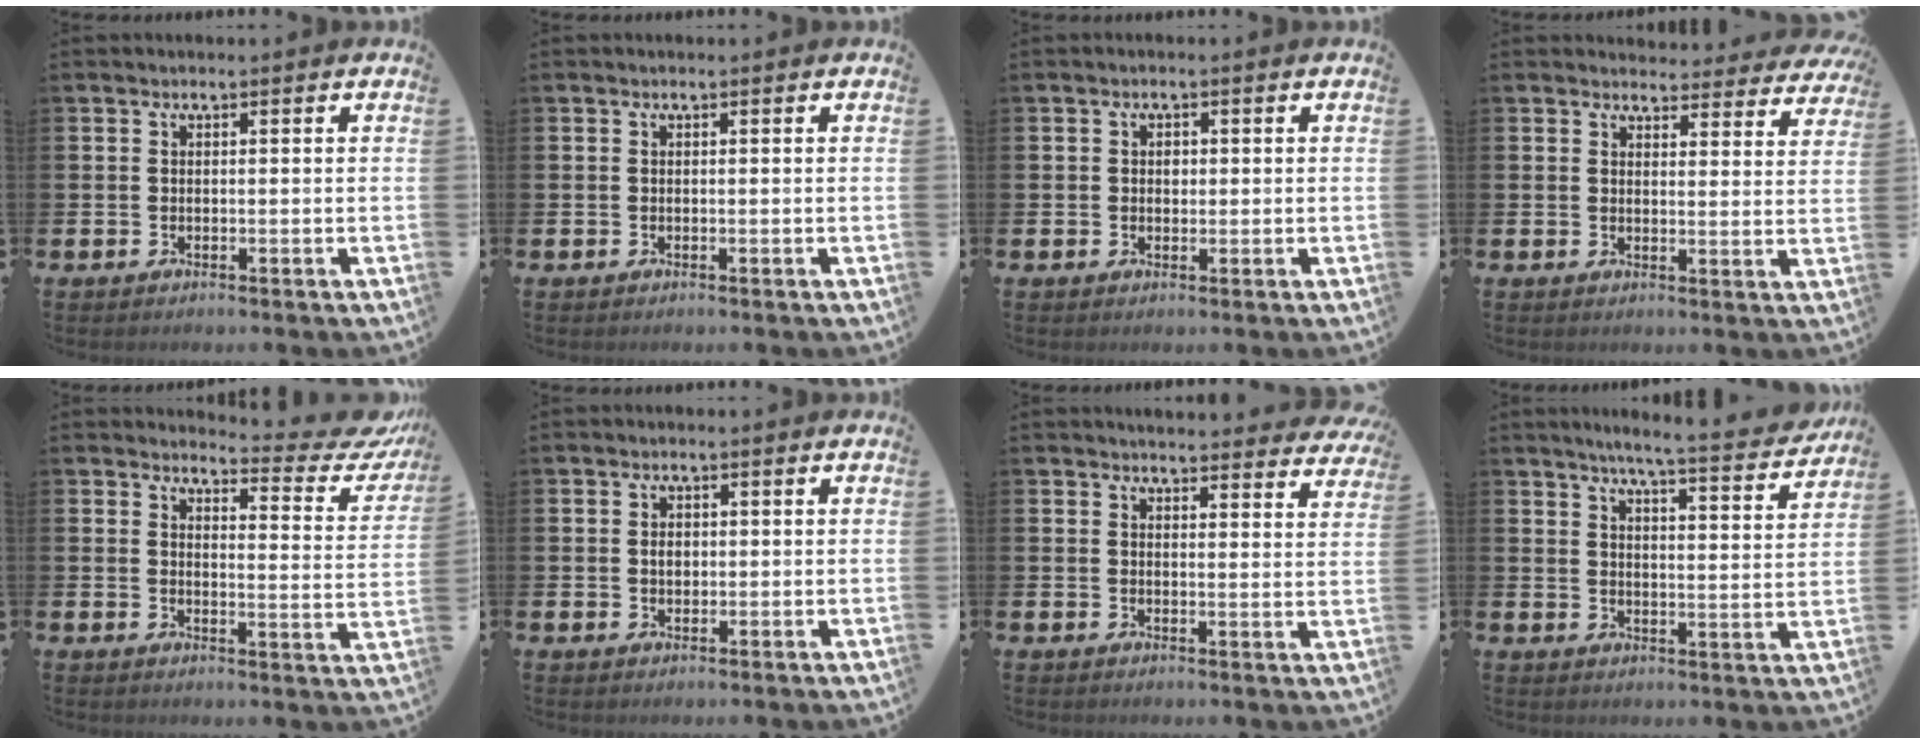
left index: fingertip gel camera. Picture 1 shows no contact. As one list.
[{"total": 0.0}, {"total": 1.2, "force": [0.2, 1.0, 0.6], "torque": [-0.003, 0.004, 0.001]}, {"total": 3.7, "force": [3.6, 0.9, 0.0], "torque": [0.006, -0.029, 0.060]}, {"total": 4.1, "force": [3.8, 1.1, 1.3], "torque": [-0.015, -0.041, 0.053]}, {"total": 1.6, "force": [0.2, 1.2, 1.0], "torque": [-0.005, 0.001, -0.001]}, {"total": 3.9, "force": [3.9, 0.4, 0.1], "torque": [-0.001, -0.026, 0.069]}, {"total": 6.2, "force": [5.9, -0.1, 2.1], "torque": [-0.048, -0.041, 0.097]}]